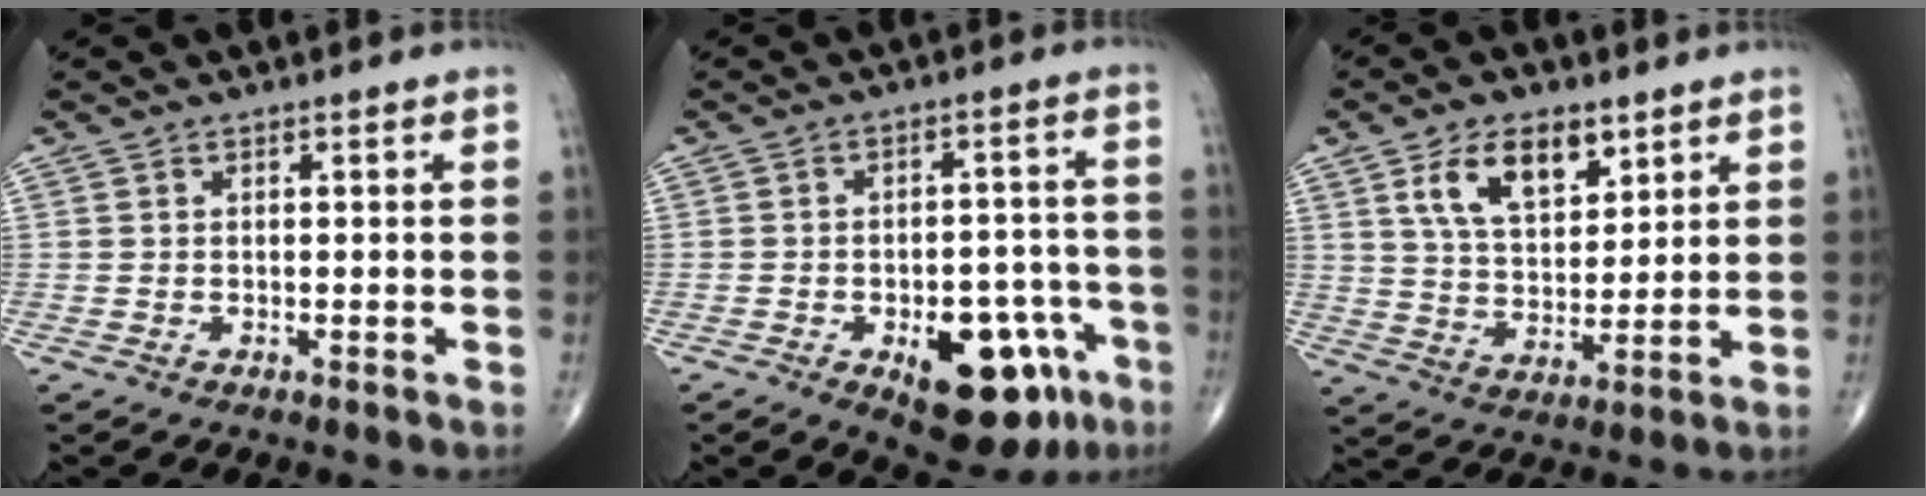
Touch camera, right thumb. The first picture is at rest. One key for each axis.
{"total": 16.0, "fx": -7.1, "fy": 8.1, "fz": 11.8, "tx": -0.122, "ty": 0.041, "tz": -0.083}
{"total": 11.4, "fx": 5.9, "fy": 6.2, "fz": 7.6, "tx": -0.111, "ty": -0.027, "tz": 0.112}